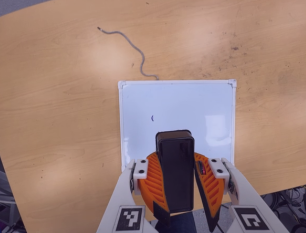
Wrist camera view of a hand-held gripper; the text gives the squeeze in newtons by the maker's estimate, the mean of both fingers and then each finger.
{"total": 10.9, "left": 10.8, "right": 10.9}